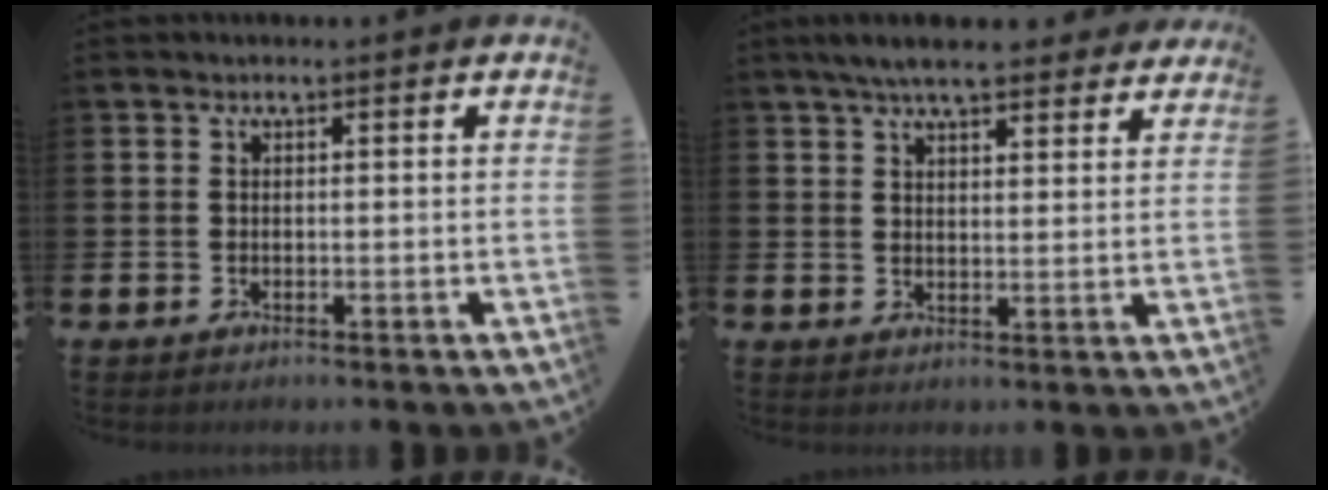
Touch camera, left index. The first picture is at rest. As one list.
[{"total": 6.3, "force": [5.8, 1.2, 2.3], "torque": [-0.051, -0.018, 0.104]}]